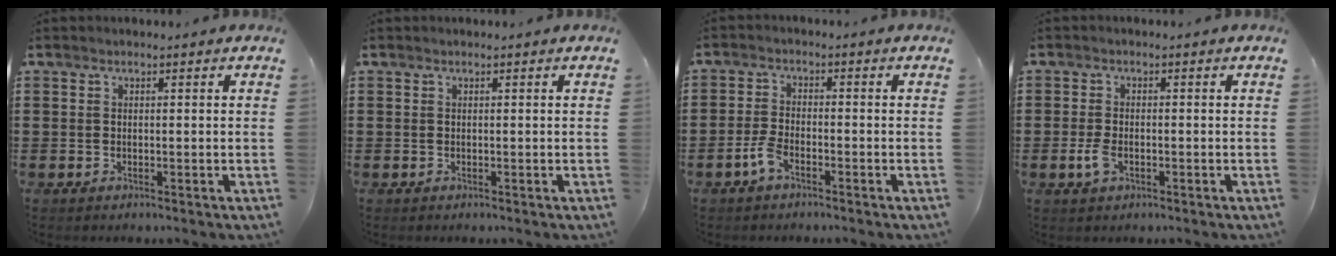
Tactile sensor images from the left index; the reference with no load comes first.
{"total": 0.0}
{"total": 3.5, "force": [-2.0, 1.2, 2.7], "torque": [-0.067, -0.002, -0.041]}
{"total": 3.0, "force": [-1.0, 1.5, 2.4], "torque": [-0.066, -0.007, -0.023]}